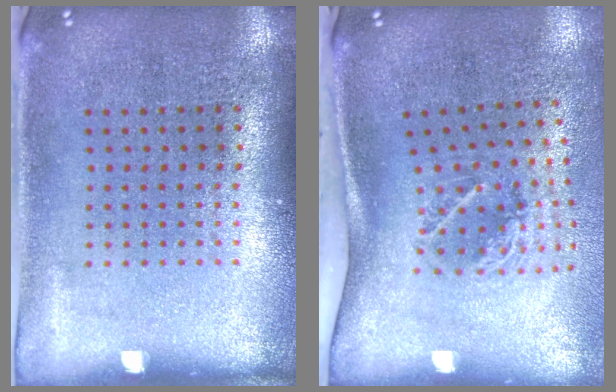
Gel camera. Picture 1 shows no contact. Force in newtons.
{"total": 2.1, "press": 1.3, "slide": 1.7}